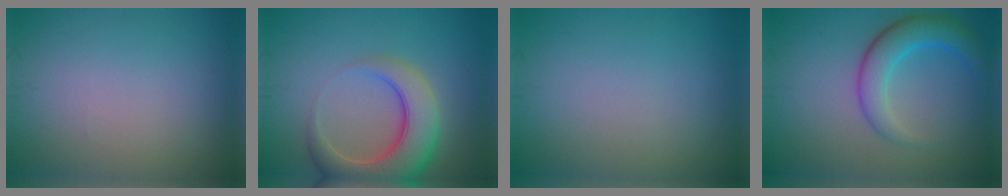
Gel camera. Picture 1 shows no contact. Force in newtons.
{"total": 7.2, "press": 7.2, "slide": 0.6}
{"total": 0.0}
{"total": 4.5, "press": 4.5, "slide": 0.3}